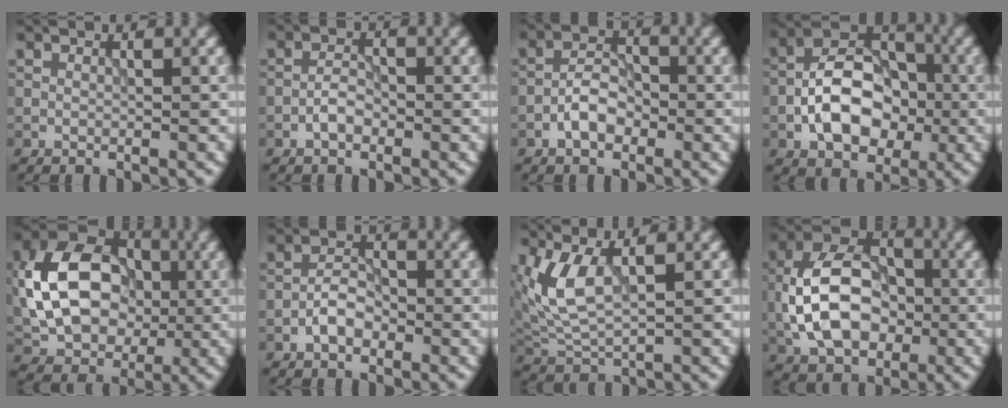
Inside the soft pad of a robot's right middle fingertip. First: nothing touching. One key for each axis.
{"total": 1.9, "fx": -1.0, "fy": 0.9, "fz": 1.3, "tx": -0.023, "ty": 0.007, "tz": -0.022}
{"total": 3.2, "fx": -1.5, "fy": 1.8, "fz": 2.2, "tx": -0.034, "ty": 0.012, "tz": -0.031}
{"total": 8.3, "fx": -2.1, "fy": 5.3, "fz": 5.9, "tx": -0.097, "ty": 0.017, "tz": -0.042}
{"total": 12.3, "fx": 0.4, "fy": 8.7, "fz": 8.7, "tx": -0.179, "ty": 0.012, "tz": 0.010}
{"total": 2.6, "fx": -1.3, "fy": 1.4, "fz": 1.8, "tx": -0.028, "ty": 0.010, "tz": -0.027}
{"total": 4.7, "fx": 1.6, "fy": 2.0, "fz": 3.9, "tx": -0.097, "ty": -0.002, "tz": 0.038}
{"total": 9.6, "fx": -1.4, "fy": 6.4, "fz": 7.0, "tx": -0.136, "ty": 0.021, "tz": -0.035}